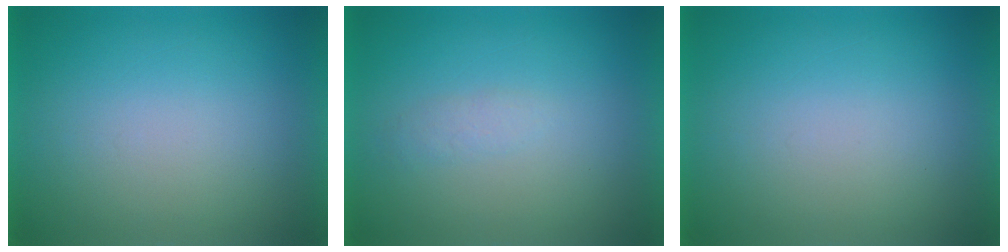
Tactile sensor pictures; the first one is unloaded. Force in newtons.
{"total": 1.4}
{"total": 0.0}